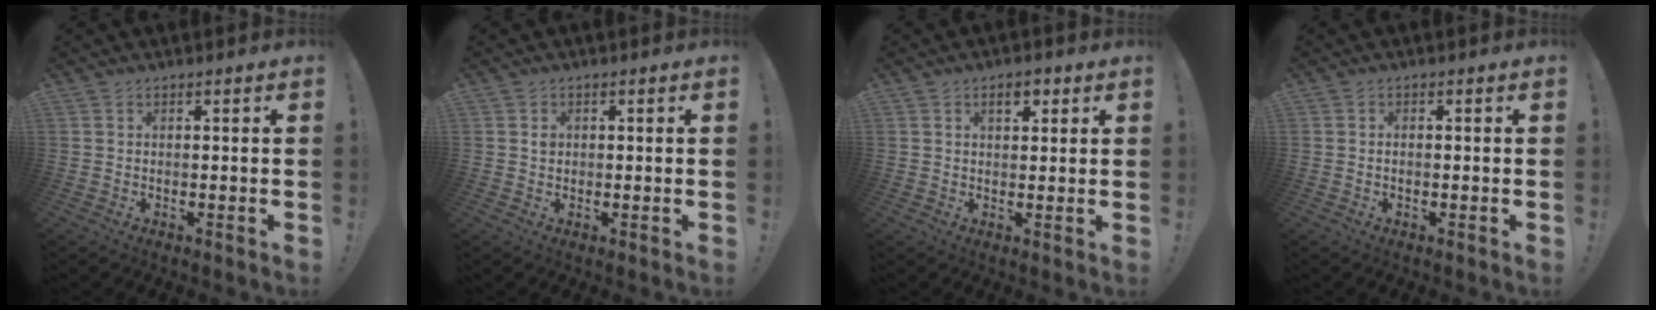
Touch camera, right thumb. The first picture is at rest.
{"total": 1.1, "force": [0.3, 1.0, 0.4], "torque": [-0.009, 0.001, 0.005]}
{"total": 4.0, "force": [1.9, 2.0, 2.9], "torque": [-0.029, -0.006, 0.028]}
{"total": 0.8, "force": [-0.4, 0.3, 0.6], "torque": [-0.017, 0.002, -0.006]}